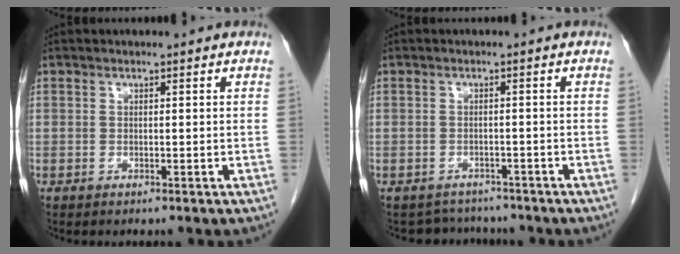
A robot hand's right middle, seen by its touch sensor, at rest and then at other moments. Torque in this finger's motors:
{"motor_torque": [-0.13, -0.07, -0.09, -0.02]}